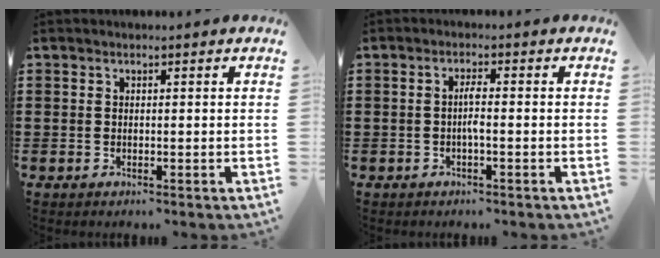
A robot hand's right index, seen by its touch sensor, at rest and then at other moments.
{"total": 2.3, "force": [-0.6, 0.2, 2.2], "torque": [-0.048, -0.002, -0.015]}